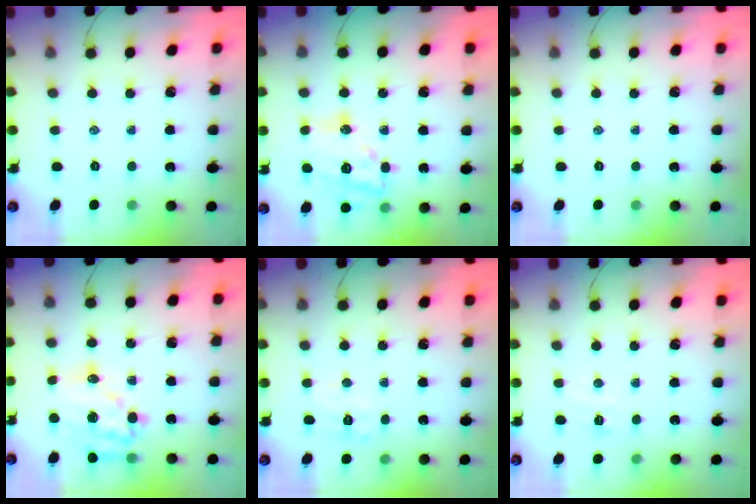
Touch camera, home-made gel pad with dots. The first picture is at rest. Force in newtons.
{"total": 17.5, "press": 17.2, "slide": 3.0}
{"total": 0.0}
{"total": 15.7, "press": 15.3, "slide": 3.6}
{"total": 7.5, "press": 7.4, "slide": 1.2}
{"total": 3.5, "press": 3.4, "slide": 1.1}